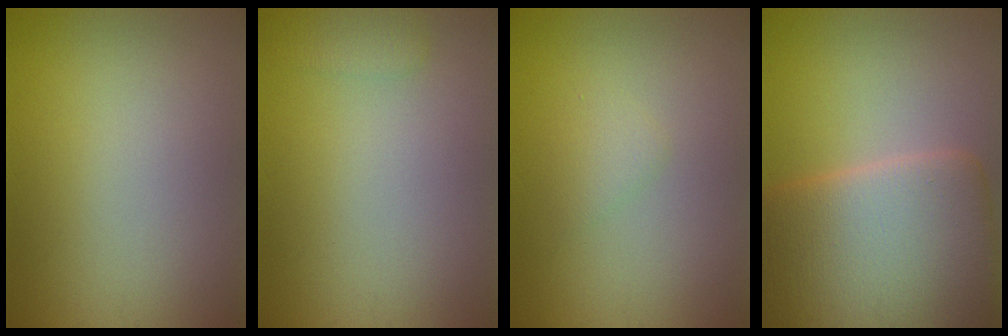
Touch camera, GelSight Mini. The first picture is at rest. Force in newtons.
{"total": 1.5, "press": 1.5, "slide": 0.1}
{"total": 1.2, "press": 1.2, "slide": 0.1}
{"total": 12.4, "press": 12.3, "slide": 0.6}